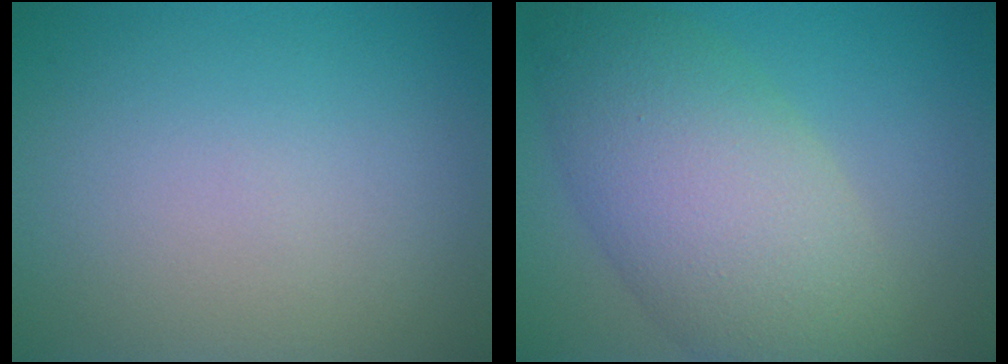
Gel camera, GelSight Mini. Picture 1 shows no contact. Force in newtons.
{"total": 9.0, "press": 9.0, "slide": 0.3}